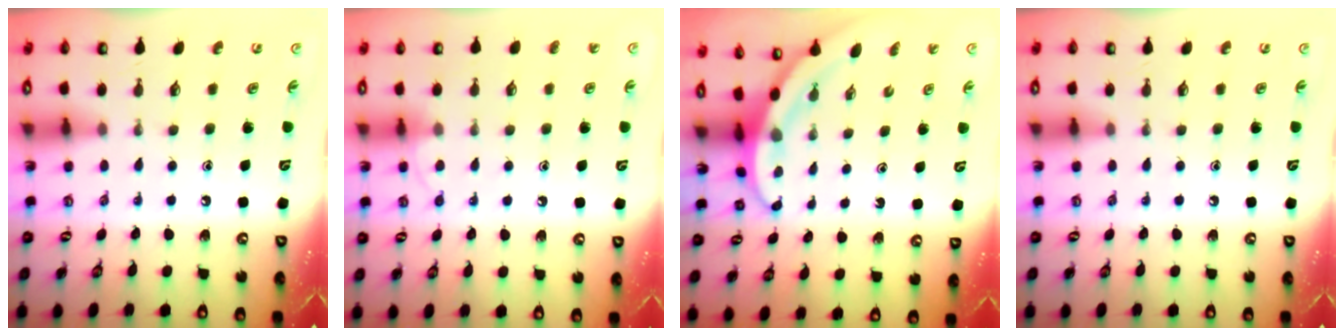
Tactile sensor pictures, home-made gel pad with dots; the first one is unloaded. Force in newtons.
{"total": 4.7, "press": 4.7, "slide": 0.5}
{"total": 3.1, "press": 3.1, "slide": 0.1}
{"total": 0.0}